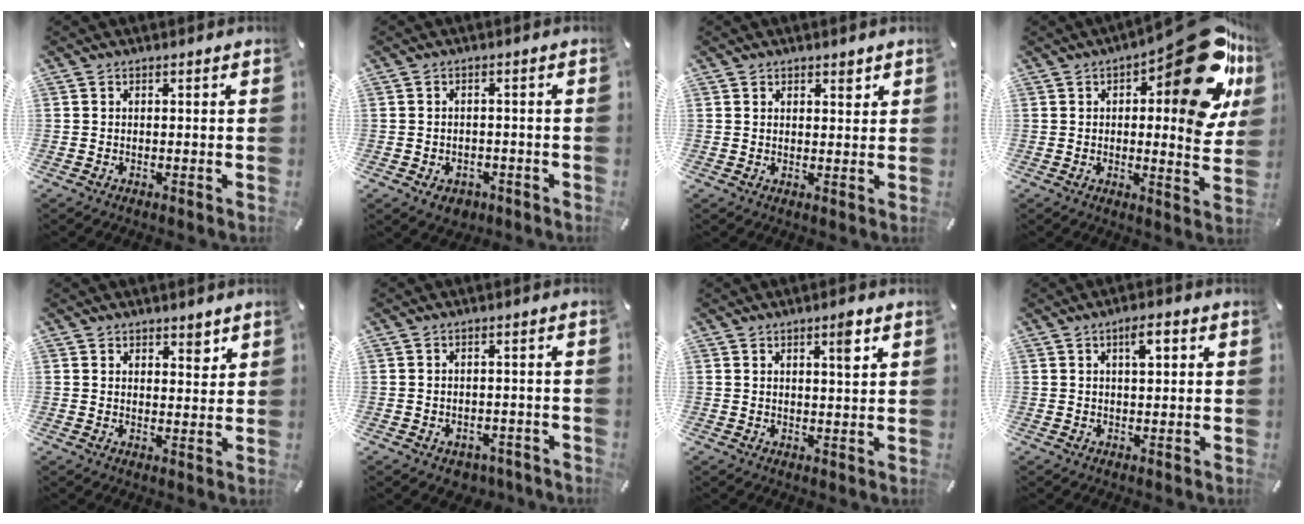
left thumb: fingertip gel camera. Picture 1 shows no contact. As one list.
[{"total": 3.5, "force": [-1.6, 2.8, 1.4], "torque": [-0.029, 0.005, -0.031]}, {"total": 1.9, "force": [1.3, 1.3, 0.6], "torque": [0.003, -0.007, 0.020]}, {"total": 25.3, "force": [11.4, 9.5, 20.4], "torque": [-0.230, -0.093, 0.185]}, {"total": 3.6, "force": [2.7, 2.0, 1.2], "torque": [0.005, -0.019, 0.042]}, {"total": 3.0, "force": [-1.7, 2.2, 0.9], "torque": [-0.015, 0.011, -0.033]}, {"total": 4.3, "force": [2.3, 1.1, 3.4], "torque": [-0.049, -0.007, 0.033]}, {"total": 4.1, "force": [1.5, 1.6, 3.4], "torque": [-0.056, 0.001, 0.021]}]